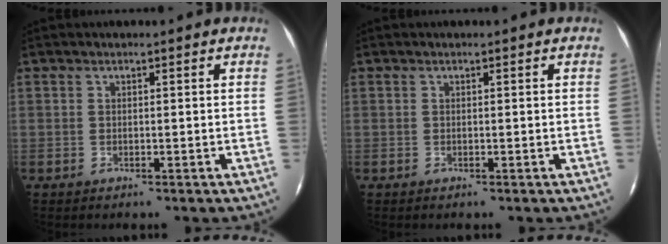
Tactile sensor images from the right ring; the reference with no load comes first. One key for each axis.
{"total": 0.0}